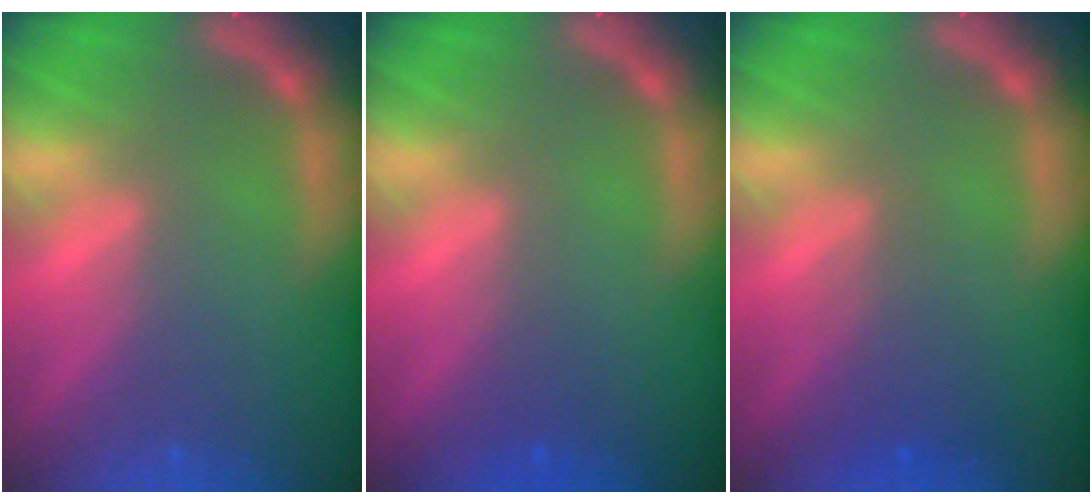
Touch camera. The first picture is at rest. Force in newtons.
{"total": 0.9}
{"total": 2.4}